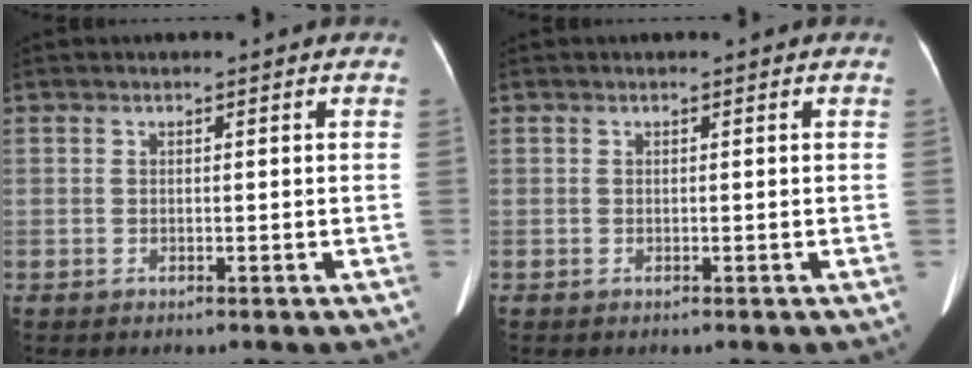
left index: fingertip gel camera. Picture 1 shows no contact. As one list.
[{"total": 0.0}]